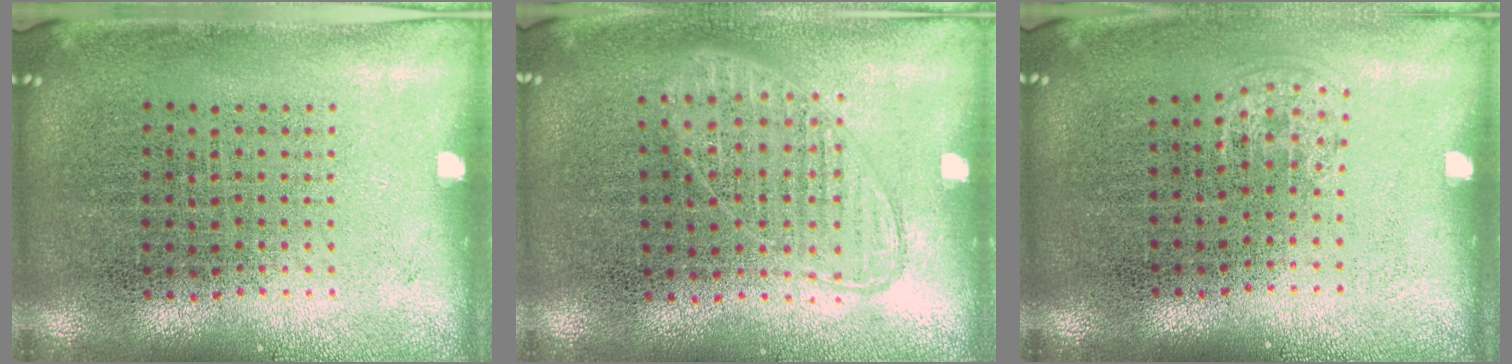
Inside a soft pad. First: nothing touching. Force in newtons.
{"total": 0.9, "press": 0.9, "slide": 0.3}
{"total": 0.6, "press": 0.5, "slide": 0.3}